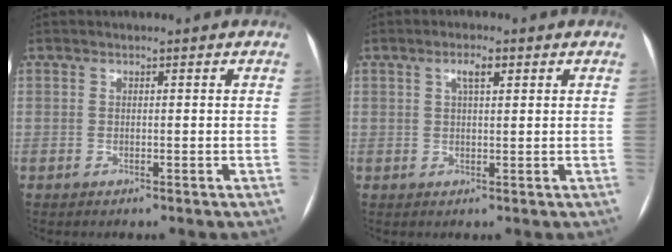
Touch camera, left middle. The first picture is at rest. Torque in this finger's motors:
{"motor_torque": [0.78, 0.06, 0.36, 0.02]}